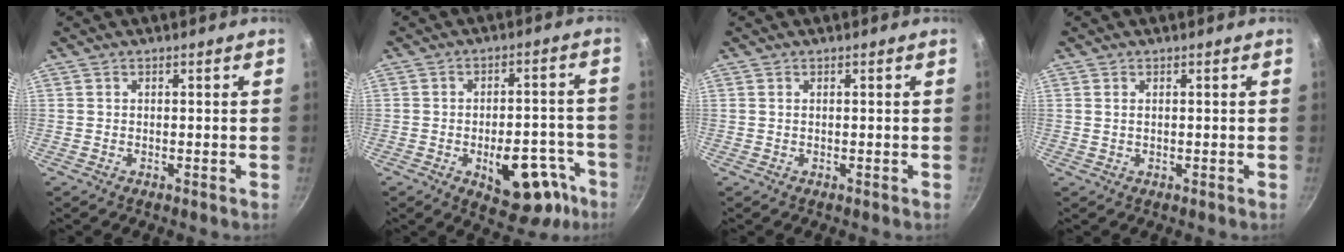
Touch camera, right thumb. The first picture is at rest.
{"total": 15.1, "force": [-6.6, 8.1, 11.0], "torque": [-0.084, 0.043, -0.076]}
{"total": 0.0}
{"total": 0.8, "force": [0.2, 0.5, 0.6], "torque": [-0.011, 0.001, 0.004]}